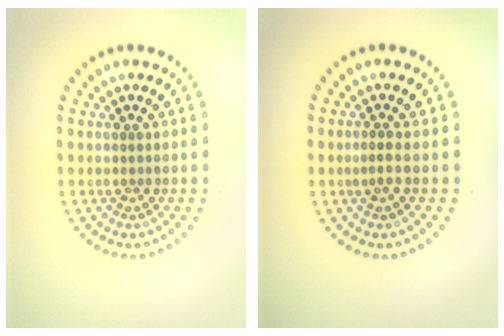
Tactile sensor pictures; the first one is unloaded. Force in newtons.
{"total": 1.0, "press": 0.8, "slide": 0.6}